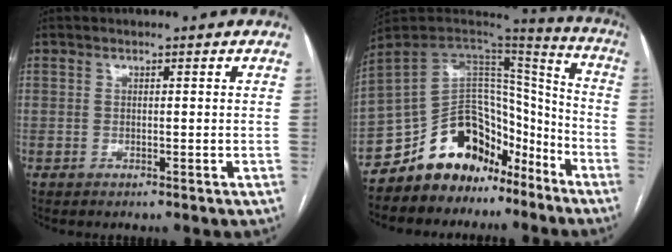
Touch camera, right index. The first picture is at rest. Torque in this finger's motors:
{"motor_torque": [0.05, -0.24, 0.08, -0.01]}